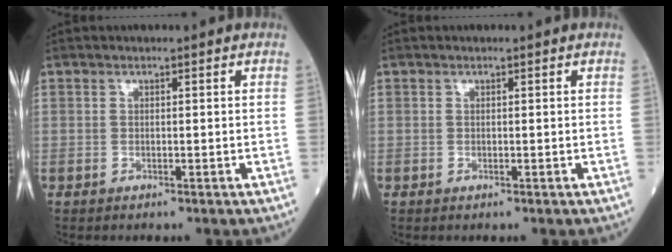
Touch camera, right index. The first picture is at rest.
{"total": 0.0}